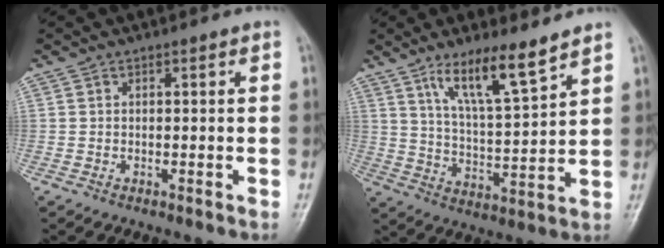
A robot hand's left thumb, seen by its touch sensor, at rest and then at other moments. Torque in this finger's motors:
{"motor_torque": [0.43, 0.22, 0.29, -0.13, 0.19]}